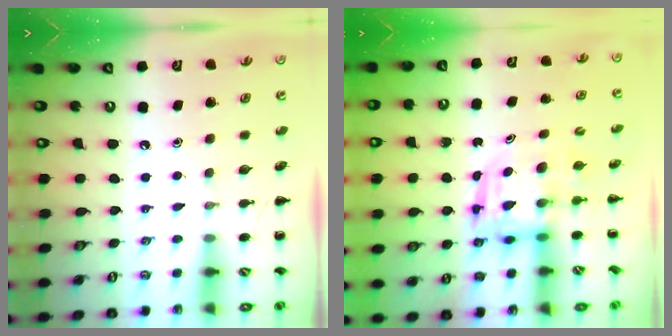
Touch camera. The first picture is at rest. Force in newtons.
{"total": 3.4, "press": 3.4, "slide": 0.3}